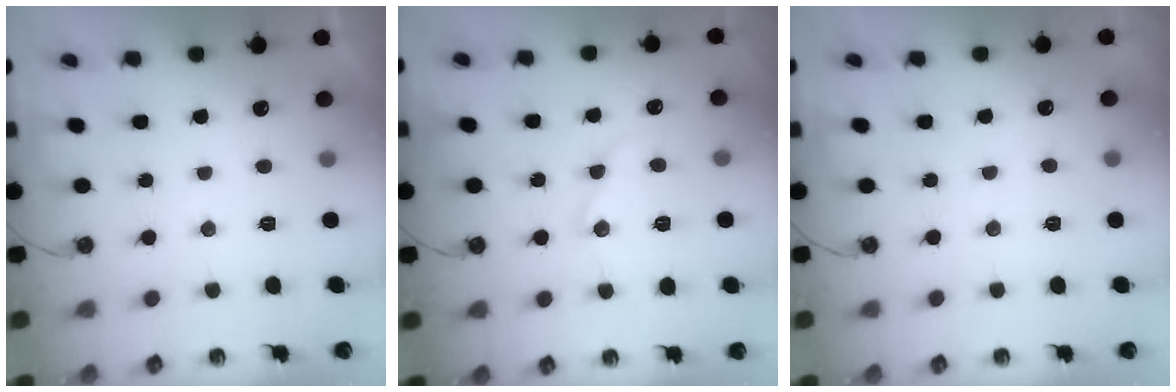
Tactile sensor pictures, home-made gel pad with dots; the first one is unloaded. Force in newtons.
{"total": 11.0, "press": 11.0, "slide": 0.9}
{"total": 2.8, "press": 2.7, "slide": 0.5}